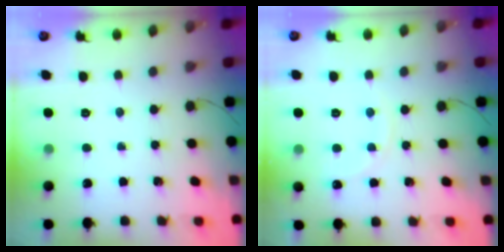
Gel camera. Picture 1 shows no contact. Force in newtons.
{"total": 7.1, "press": 7.0, "slide": 1.4}